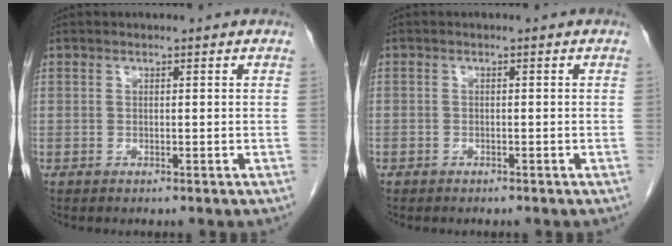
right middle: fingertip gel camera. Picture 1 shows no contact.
{"total": 0.9, "force": [-0.7, 0.6, 0.1], "torque": [-0.007, 0.003, -0.012]}